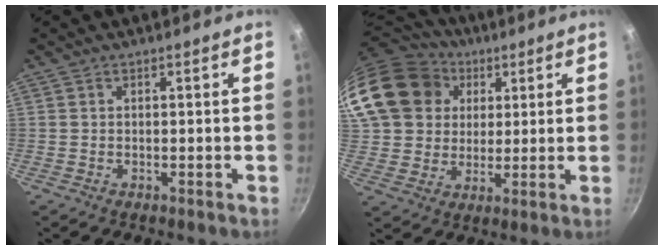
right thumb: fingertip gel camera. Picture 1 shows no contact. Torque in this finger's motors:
{"motor_torque": [0.77, 4.15, 0.72, -0.58, 0.18]}